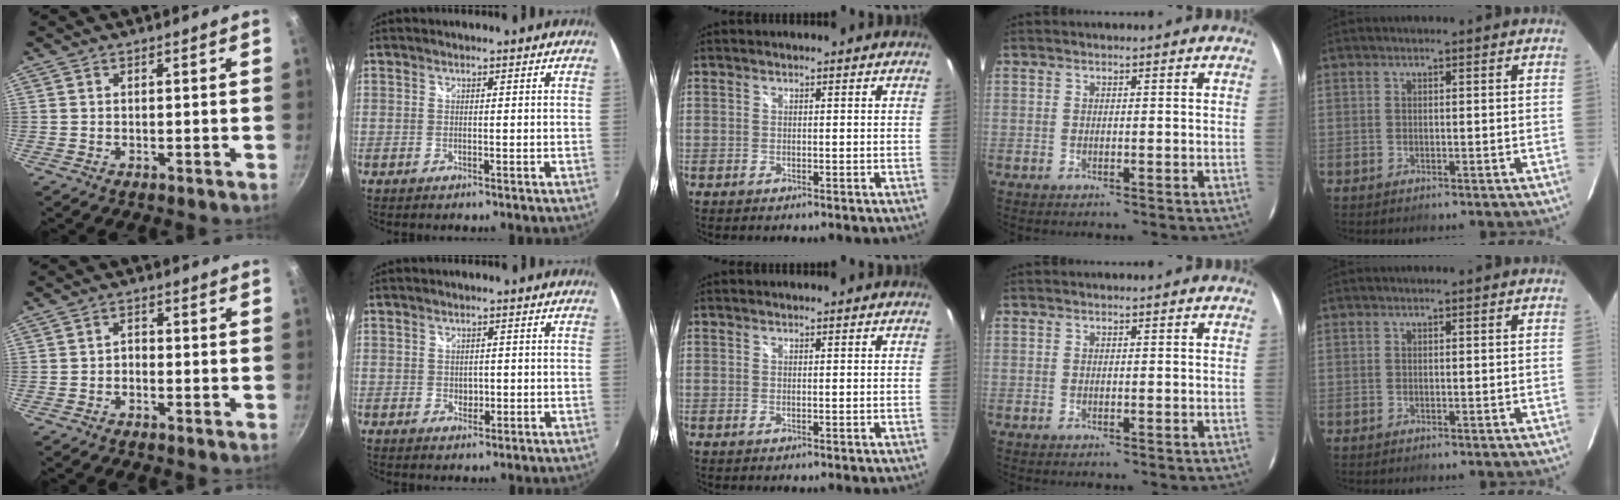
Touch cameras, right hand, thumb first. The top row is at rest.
{"thumb": {"total": 1.6, "force": [-0.8, 1.1, 0.9], "torque": [-0.009, 0.013, -0.017]}, "index": {"total": 1.9, "force": [-0.2, 1.6, 0.9], "torque": [-0.011, -0.001, -0.003]}}